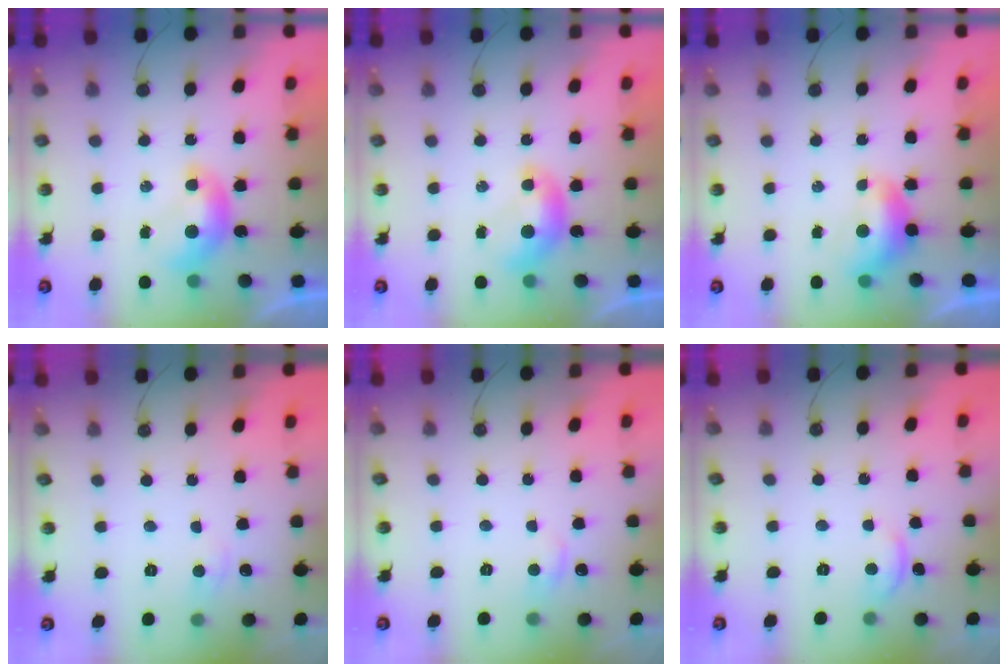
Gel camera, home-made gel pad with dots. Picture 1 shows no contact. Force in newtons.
{"total": 0.0}
{"total": 0.0}
{"total": 0.8, "press": 0.5, "slide": 0.6}
{"total": 1.4, "press": 1.0, "slide": 0.9}
{"total": 1.4, "press": 1.3, "slide": 0.5}